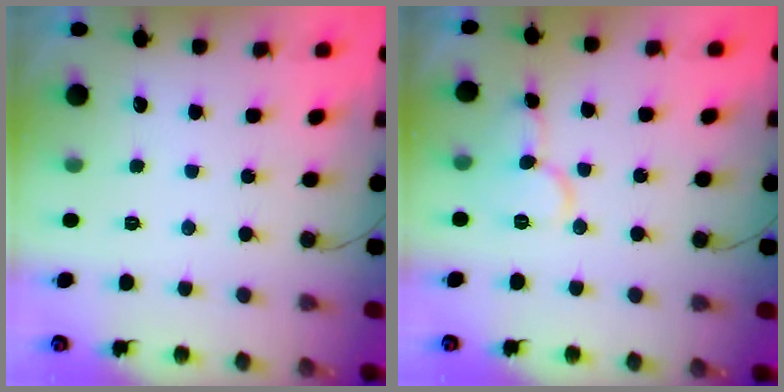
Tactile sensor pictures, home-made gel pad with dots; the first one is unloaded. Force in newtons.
{"total": 9.5, "press": 9.5, "slide": 0.7}